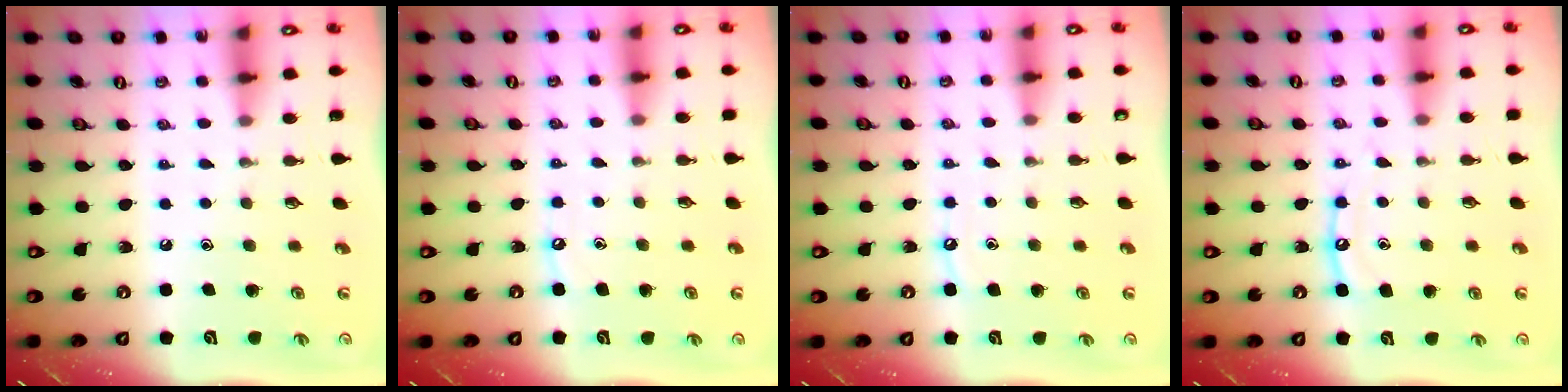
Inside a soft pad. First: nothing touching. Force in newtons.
{"total": 2.6, "press": 2.6, "slide": 0.4}
{"total": 5.1, "press": 5.1, "slide": 0.6}
{"total": 8.4, "press": 8.3, "slide": 0.8}